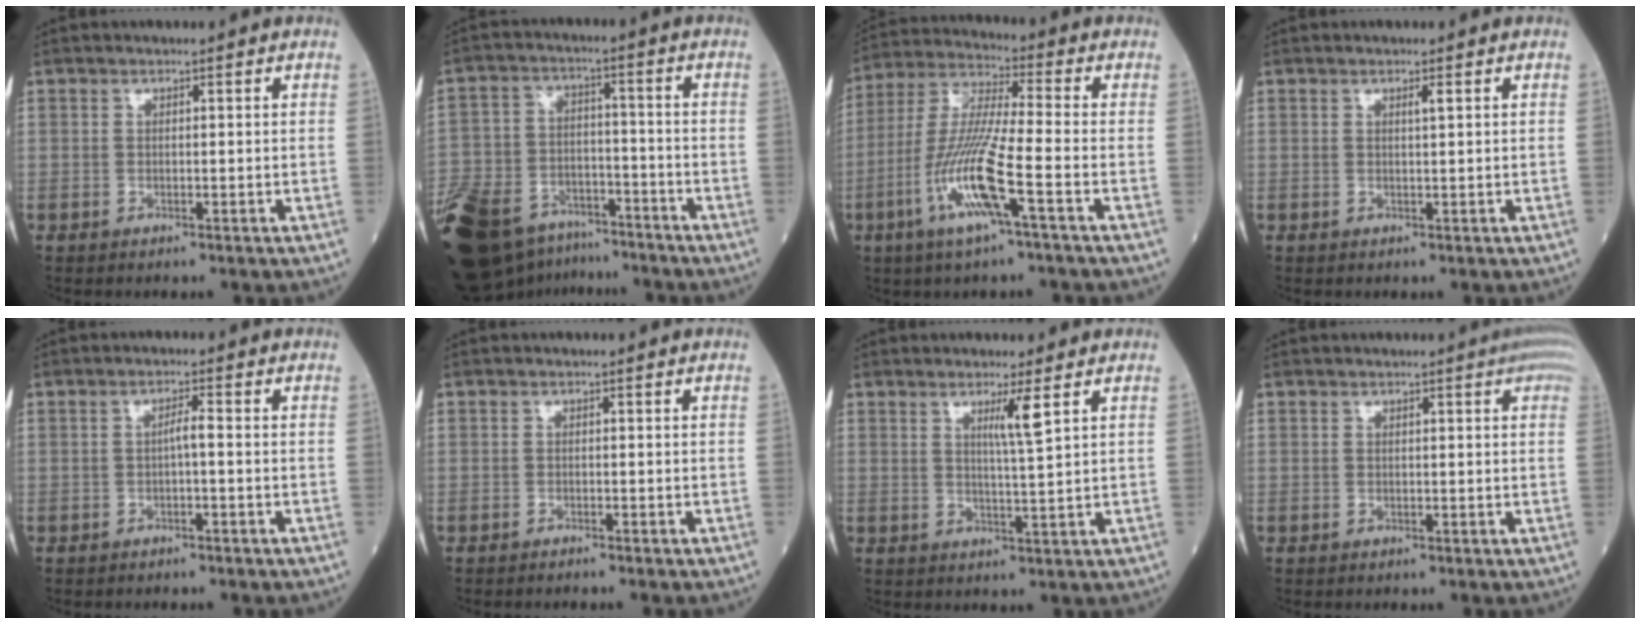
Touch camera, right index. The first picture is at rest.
{"total": 24.5, "force": [-17.0, 12.7, 12.2], "torque": [-0.339, -0.031, -0.284]}
{"total": 12.9, "force": [-4.7, 0.1, 12.0], "torque": [-0.252, -0.007, -0.098]}
{"total": 0.8, "force": [0.4, -0.1, 0.7], "torque": [-0.013, -0.001, 0.007]}
{"total": 1.7, "force": [-0.3, 0.1, 1.7], "torque": [-0.027, 0.003, -0.006]}
{"total": 1.5, "force": [-1.4, -0.2, 0.6], "torque": [-0.007, 0.002, -0.018]}
{"total": 3.6, "force": [1.8, -0.8, 3.0], "torque": [-0.056, -0.007, 0.034]}
{"total": 2.3, "force": [1.0, 0.3, 2.0], "torque": [-0.019, 0.005, 0.009]}